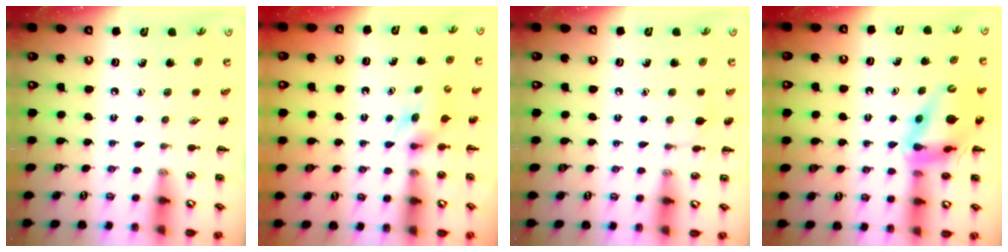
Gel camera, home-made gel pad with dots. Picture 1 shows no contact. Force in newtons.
{"total": 4.9, "press": 4.7, "slide": 1.3}
{"total": 4.0, "press": 4.0, "slide": 0.7}
{"total": 13.1, "press": 12.6, "slide": 3.8}